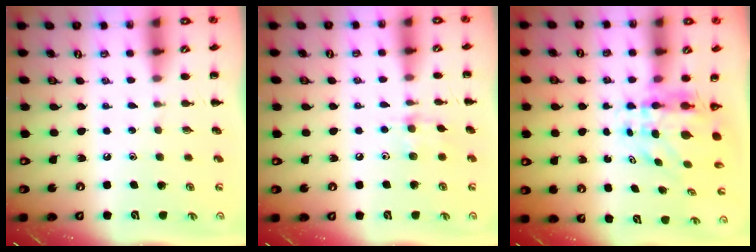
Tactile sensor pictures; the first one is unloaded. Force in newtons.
{"total": 5.4, "press": 5.4, "slide": 0.7}
{"total": 6.2, "press": 6.0, "slide": 1.7}